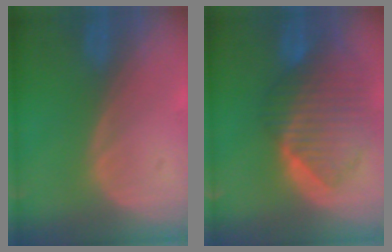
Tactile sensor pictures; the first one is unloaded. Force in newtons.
{"total": 10.5, "press": 9.1, "slide": 5.2}